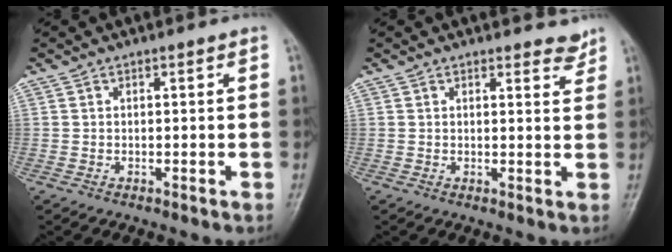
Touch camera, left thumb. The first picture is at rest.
{"total": 2.7, "force": [2.4, 0.9, 0.7], "torque": [0.004, -0.020, 0.023]}